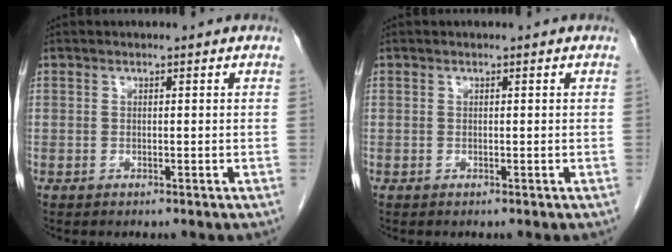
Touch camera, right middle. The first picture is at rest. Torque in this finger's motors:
{"motor_torque": [0.00, 0.00, 0.00, 0.00]}